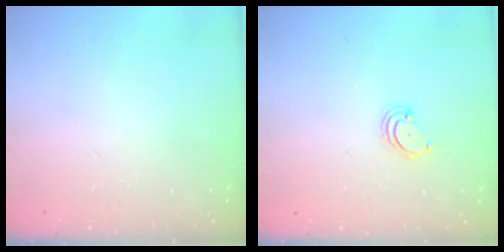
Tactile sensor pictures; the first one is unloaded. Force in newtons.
{"total": 2.9, "press": 2.9, "slide": 0.3}